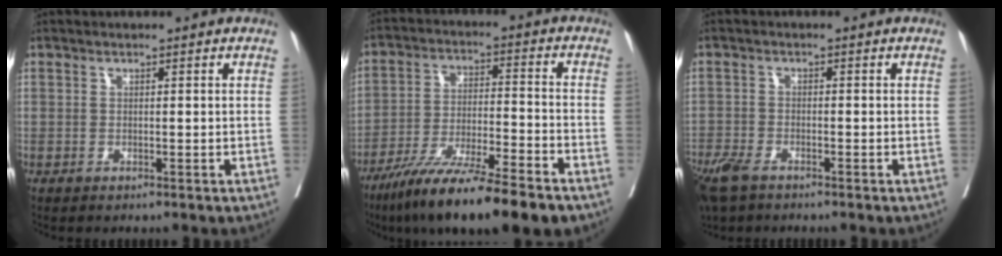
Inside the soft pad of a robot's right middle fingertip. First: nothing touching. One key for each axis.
{"total": 16.4, "fx": -12.3, "fy": 0.7, "fz": 10.8, "tx": -0.174, "ty": -0.036, "tz": -0.209}
{"total": 7.2, "fx": -5.3, "fy": 2.6, "fz": 4.1, "tx": -0.087, "ty": -0.016, "tz": -0.100}